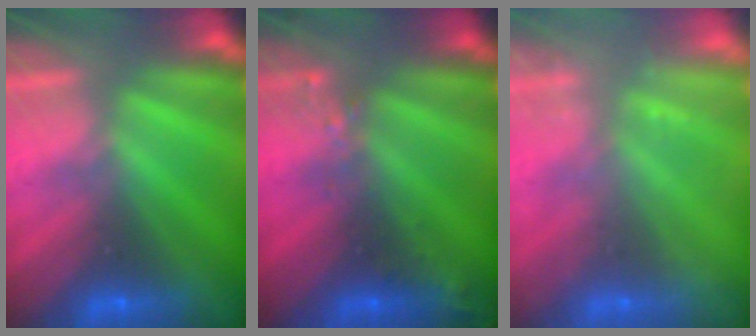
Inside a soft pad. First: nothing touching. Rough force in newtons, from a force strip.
{"total": 2.4}
{"total": 2.3}